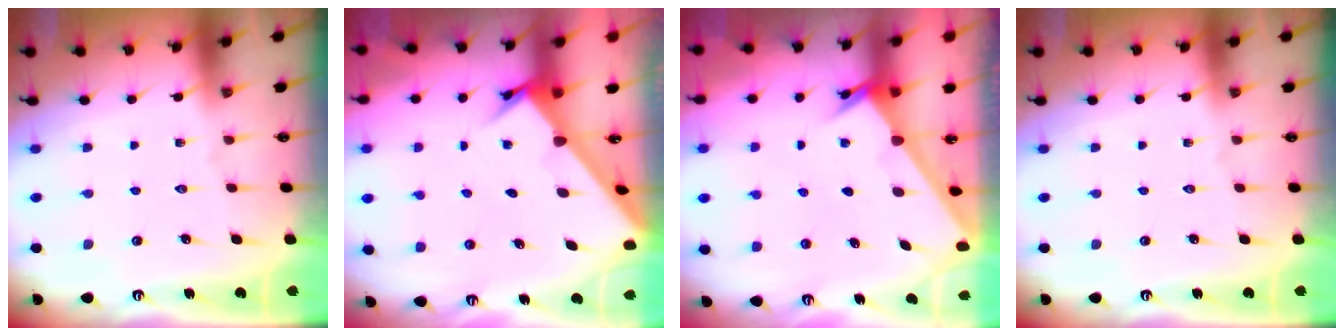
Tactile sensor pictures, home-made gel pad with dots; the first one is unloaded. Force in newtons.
{"total": 2.2, "press": 2.2, "slide": 0.2}
{"total": 2.4, "press": 2.4, "slide": 0.3}
{"total": 0.0}